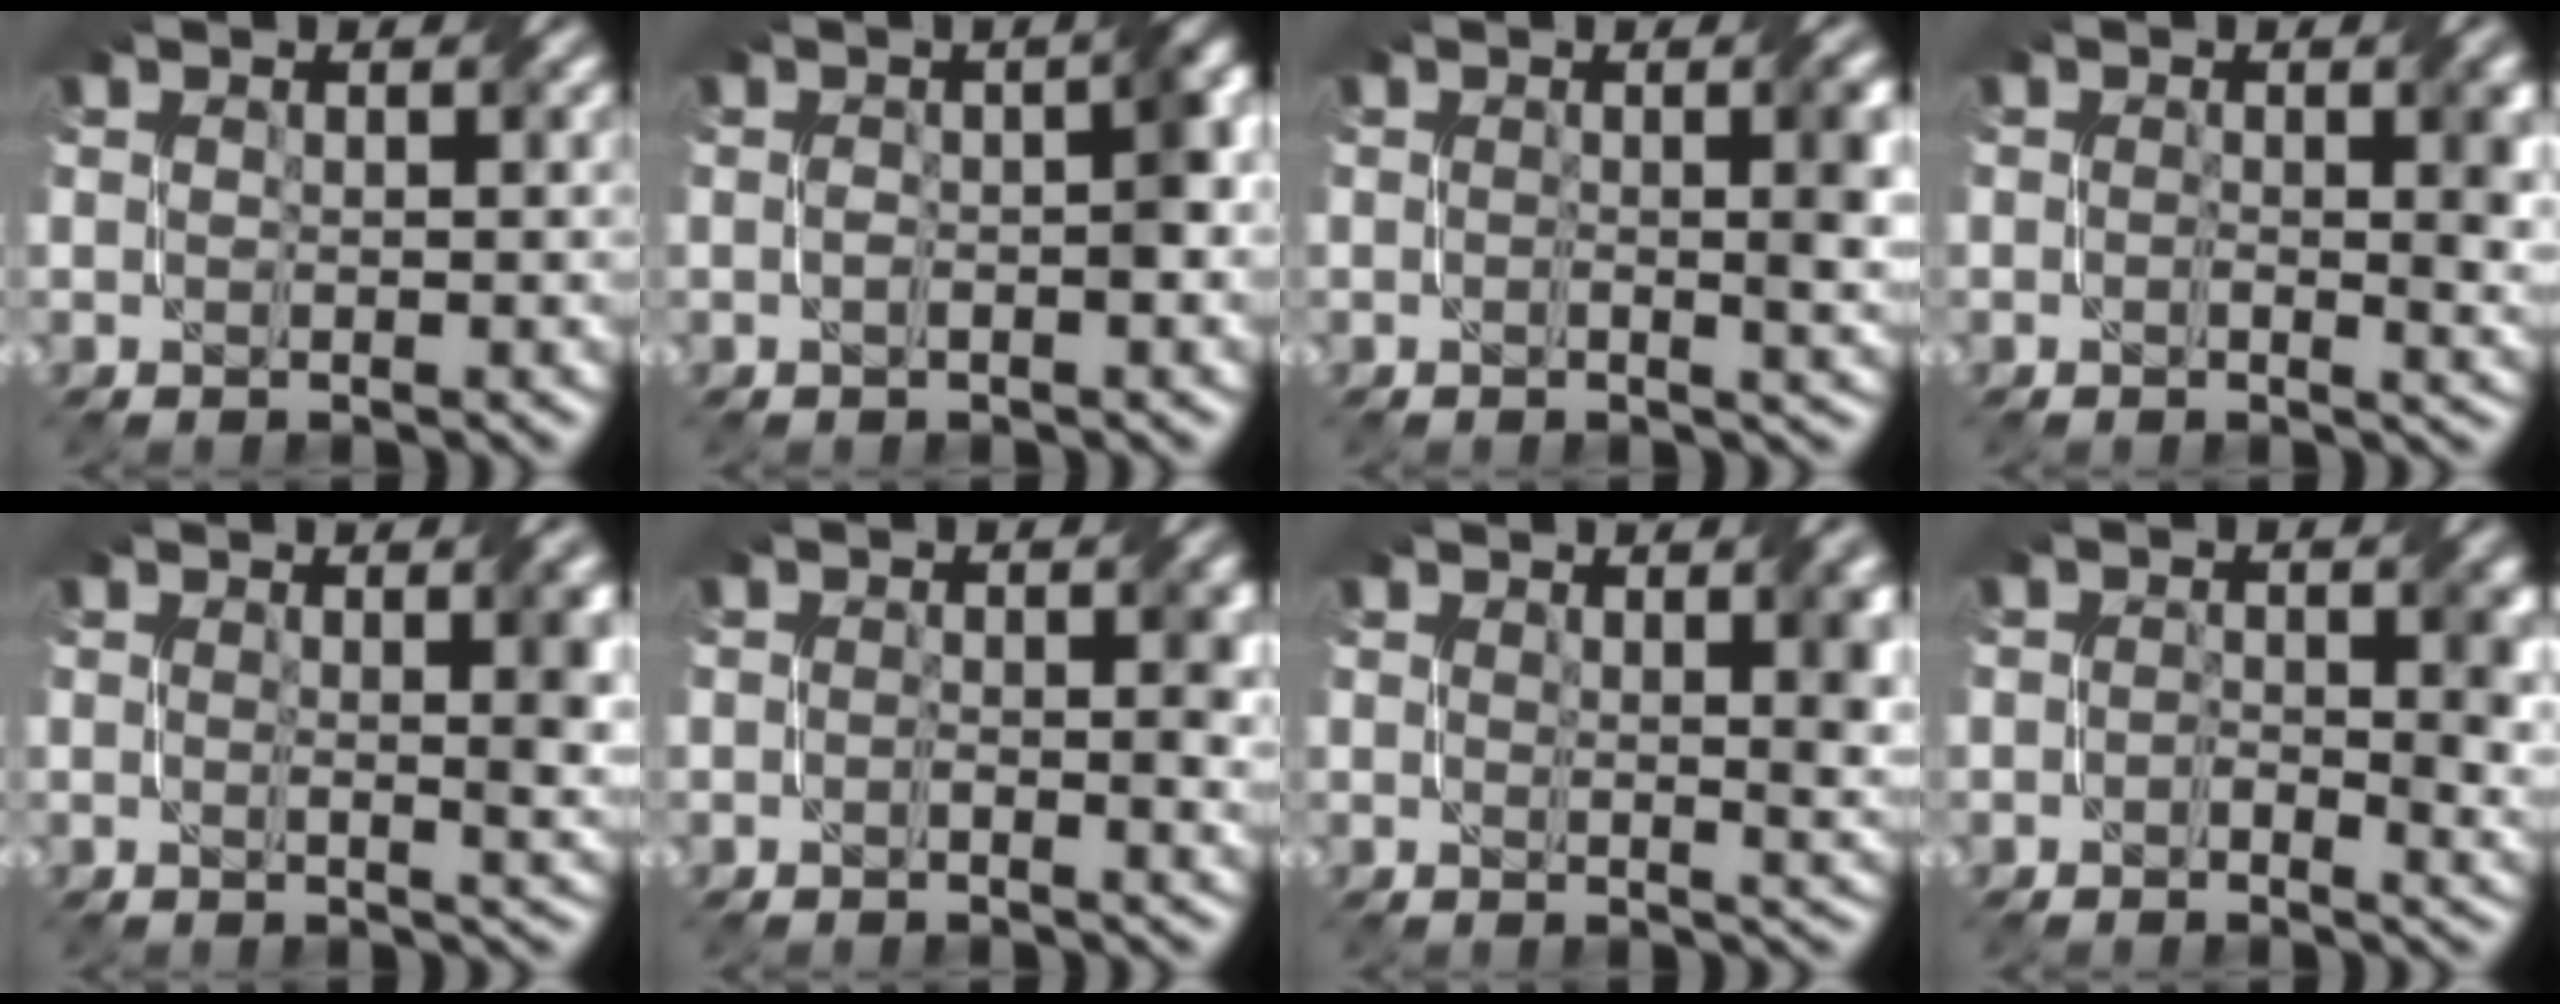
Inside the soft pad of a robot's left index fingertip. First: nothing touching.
{"total": 3.4, "force": [-0.4, 0.9, 3.3], "torque": [-0.053, 0.012, -0.009]}
{"total": 3.9, "force": [0.3, 0.9, 3.8], "torque": [-0.046, 0.003, 0.001]}
{"total": 3.4, "force": [0.2, 1.2, 3.1], "torque": [-0.043, -0.001, 0.001]}
{"total": 4.5, "force": [1.0, 1.2, 4.3], "torque": [-0.046, 0.002, 0.016]}
{"total": 2.5, "force": [-0.2, 1.0, 2.3], "torque": [-0.031, -0.003, -0.005]}
{"total": 4.3, "force": [1.7, 1.2, 3.8], "torque": [-0.041, -0.001, 0.027]}
{"total": 3.9, "force": [-0.1, 1.9, 3.4], "torque": [-0.041, -0.002, -0.004]}